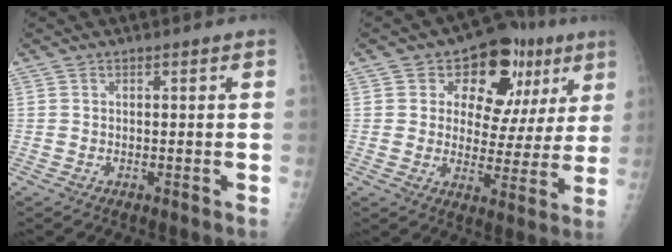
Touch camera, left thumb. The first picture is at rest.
{"total": 16.0, "force": [7.0, 10.3, 10.1], "torque": [-0.073, -0.005, 0.095]}